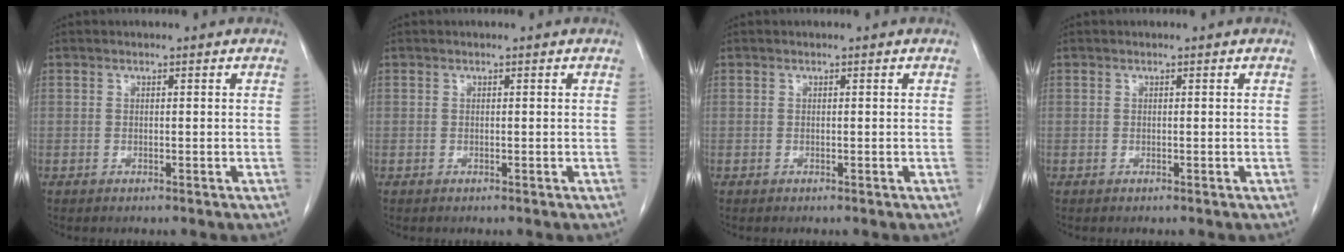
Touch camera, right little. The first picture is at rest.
{"total": 0.0}
{"total": 0.0}
{"total": 0.0}